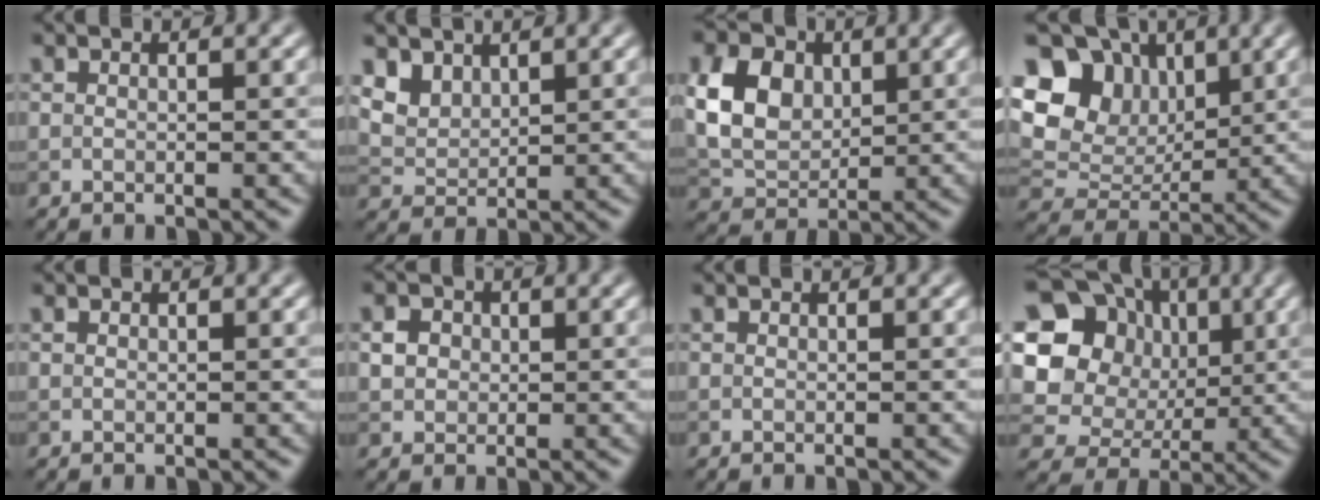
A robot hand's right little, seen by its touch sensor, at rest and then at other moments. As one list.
[{"total": 3.9, "force": [2.8, 2.3, 1.5], "torque": [-0.047, -0.009, 0.075]}, {"total": 6.3, "force": [1.4, 4.5, 4.1], "torque": [-0.091, 0.004, 0.025]}, {"total": 11.0, "force": [3.8, 8.5, 6.0], "torque": [-0.119, 0.028, 0.061]}, {"total": 0.0}, {"total": 1.9, "force": [0.4, 1.7, 0.7], "torque": [-0.012, 0.000, 0.013]}, {"total": 0.0}, {"total": 17.4, "force": [4.2, 15.4, 7.0], "torque": [-0.166, 0.029, 0.058]}]